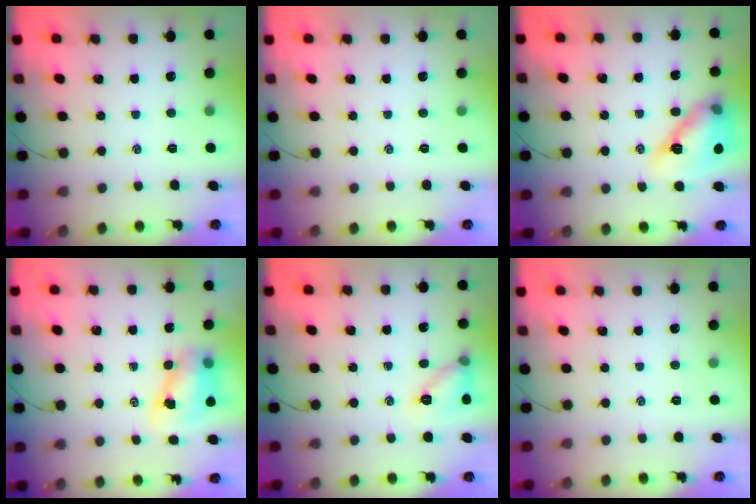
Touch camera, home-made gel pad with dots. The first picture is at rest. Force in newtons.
{"total": 0.0}
{"total": 15.3, "press": 14.7, "slide": 4.2}
{"total": 7.7, "press": 7.6, "slide": 1.3}
{"total": 9.3, "press": 9.2, "slide": 1.2}
{"total": 0.0}